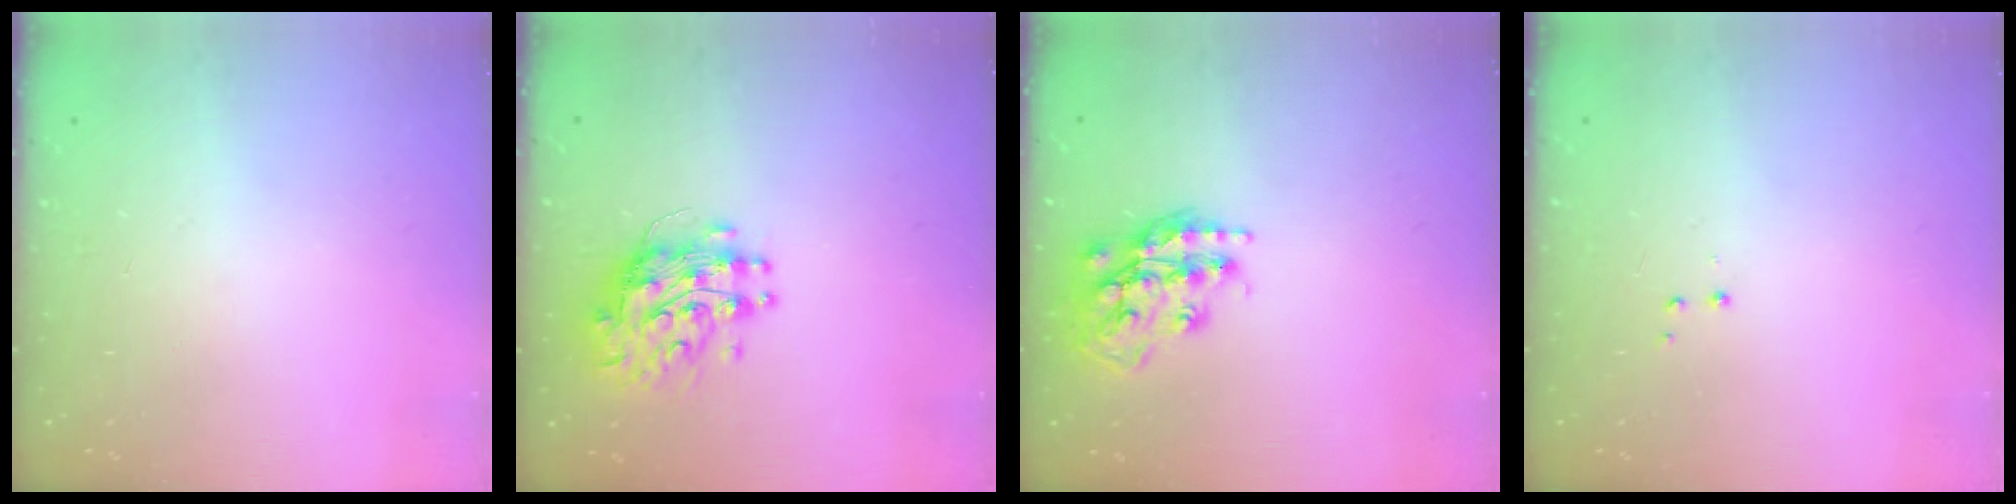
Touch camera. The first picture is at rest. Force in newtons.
{"total": 9.9, "press": 9.9, "slide": 0.9}
{"total": 16.2, "press": 16.1, "slide": 1.2}
{"total": 2.9, "press": 2.8, "slide": 0.7}